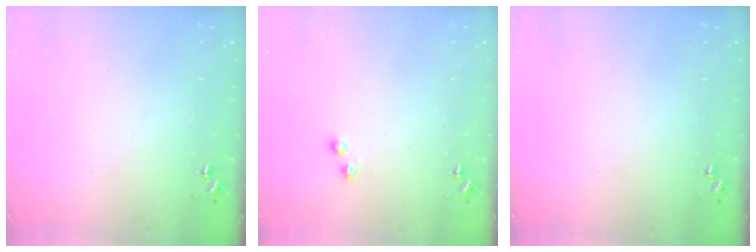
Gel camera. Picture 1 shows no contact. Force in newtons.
{"total": 3.0, "press": 2.9, "slide": 0.6}
{"total": 0.0}